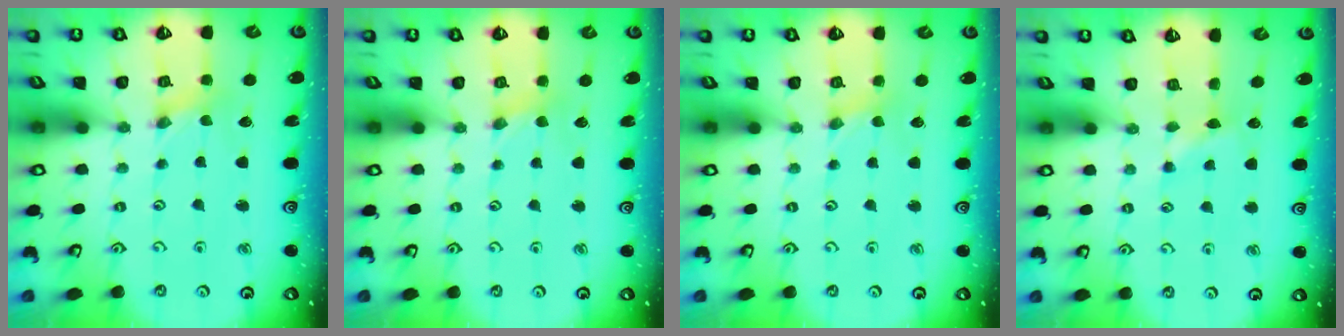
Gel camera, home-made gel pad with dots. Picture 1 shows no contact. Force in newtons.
{"total": 1.5, "press": 1.5, "slide": 0.2}
{"total": 1.1, "press": 1.1, "slide": 0.4}
{"total": 3.7, "press": 3.7, "slide": 0.4}